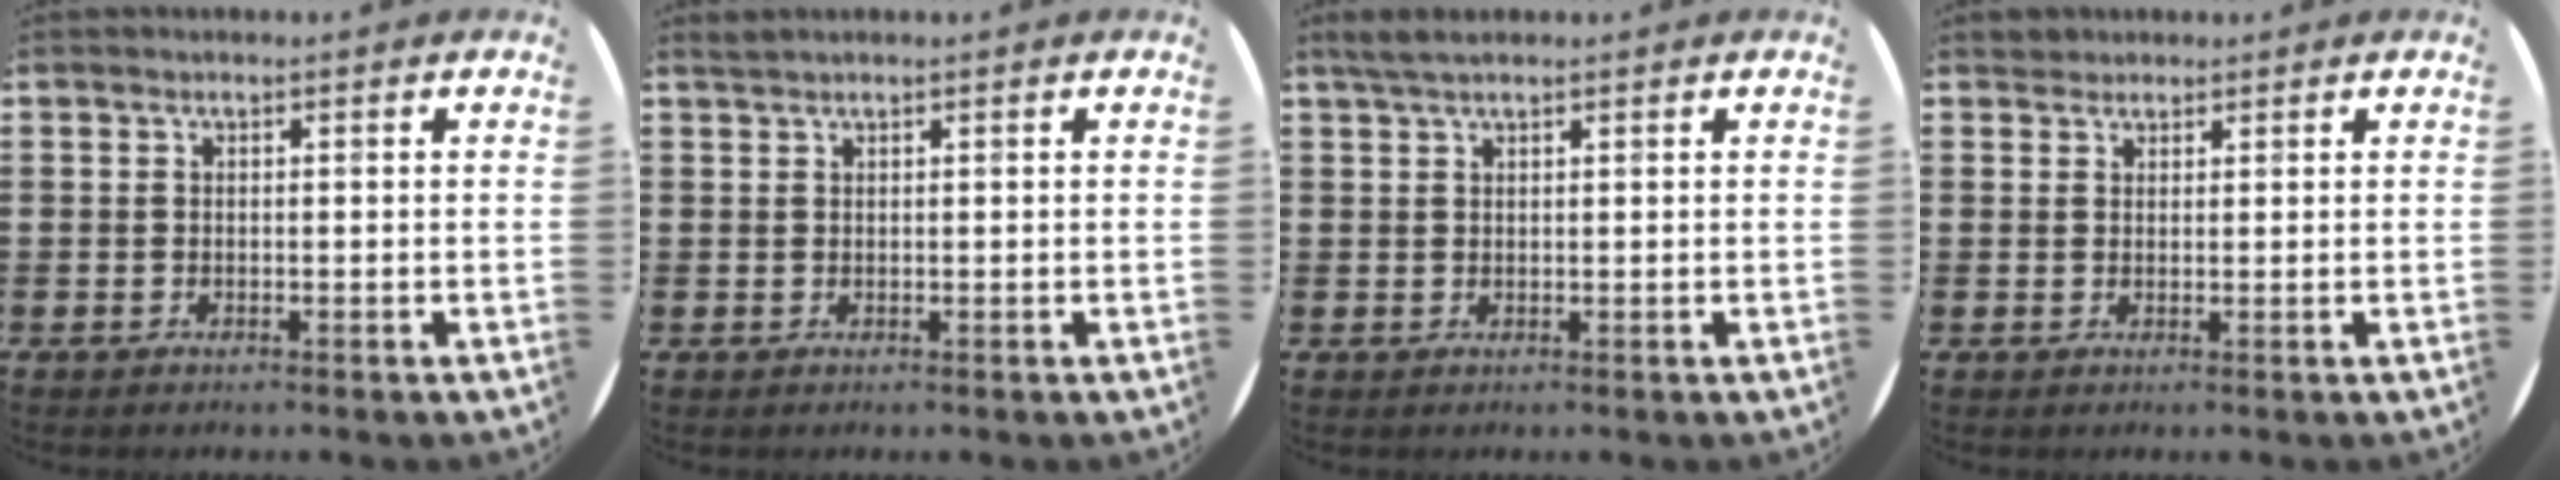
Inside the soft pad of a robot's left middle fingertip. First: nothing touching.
{"total": 0.5, "force": [0.5, -0.1, 0.0], "torque": [0.000, 0.000, 0.010]}
{"total": 1.8, "force": [1.5, 0.2, 1.0], "torque": [-0.021, 0.003, 0.028]}
{"total": 1.4, "force": [1.3, 0.5, -0.2], "torque": [0.008, 0.000, 0.025]}